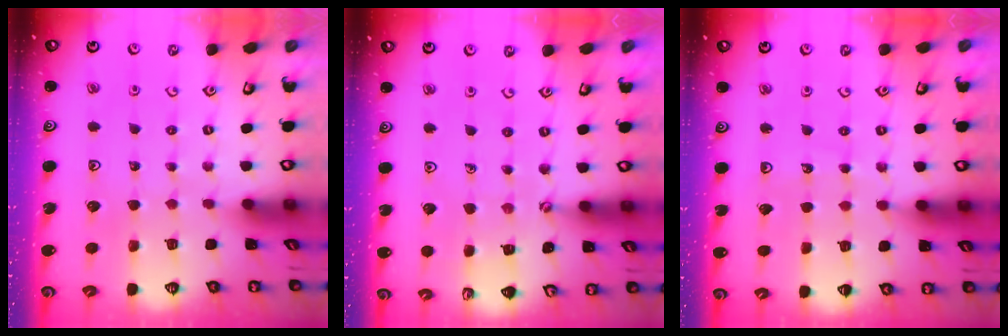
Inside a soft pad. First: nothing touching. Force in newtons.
{"total": 2.7, "press": 2.7, "slide": 0.4}
{"total": 2.7, "press": 2.7, "slide": 0.3}